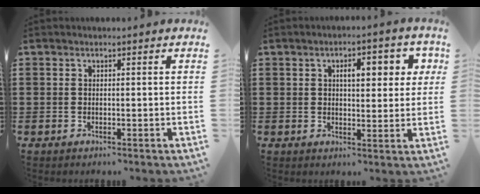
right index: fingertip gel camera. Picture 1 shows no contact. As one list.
[{"total": 5.0, "force": [1.6, 2.0, 4.3], "torque": [-0.057, 0.000, 0.016]}]